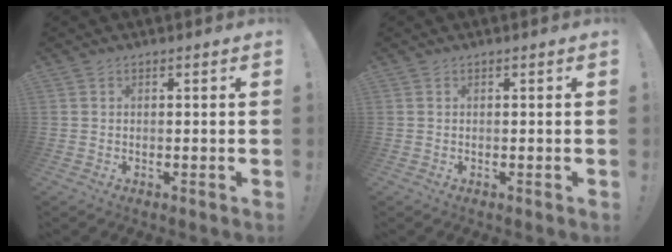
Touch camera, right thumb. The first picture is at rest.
{"total": 0.0}